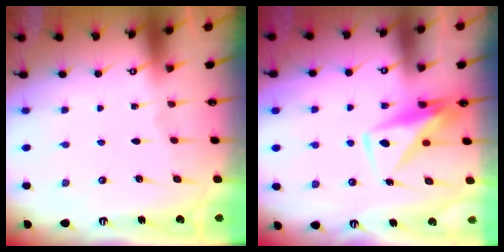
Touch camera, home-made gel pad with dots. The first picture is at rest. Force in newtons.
{"total": 8.0, "press": 7.9, "slide": 0.9}